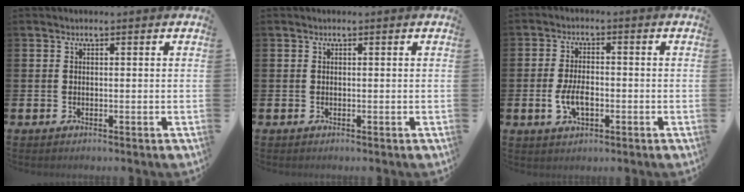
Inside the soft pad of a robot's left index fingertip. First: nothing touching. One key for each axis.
{"total": 0.0}
{"total": 4.3, "fx": -0.9, "fy": 2.4, "fz": 3.5, "tx": -0.059, "ty": 0.000, "tz": -0.020}